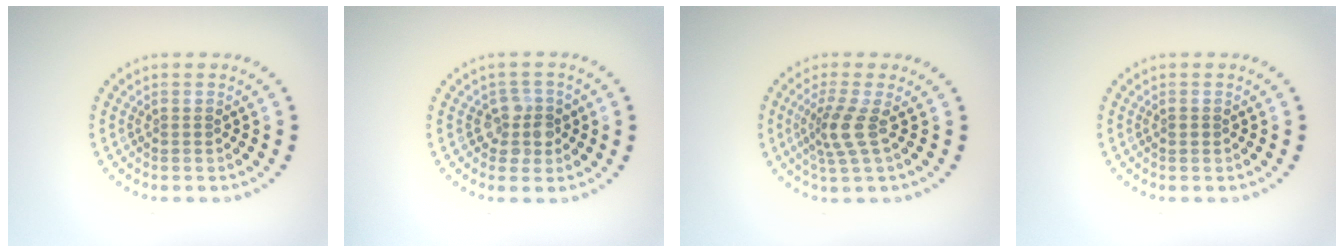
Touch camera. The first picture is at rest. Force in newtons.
{"total": 2.4, "press": 2.2, "slide": 1.1}
{"total": 2.9, "press": 2.1, "slide": 2.0}
{"total": 0.5, "press": 0.5, "slide": 0.0}